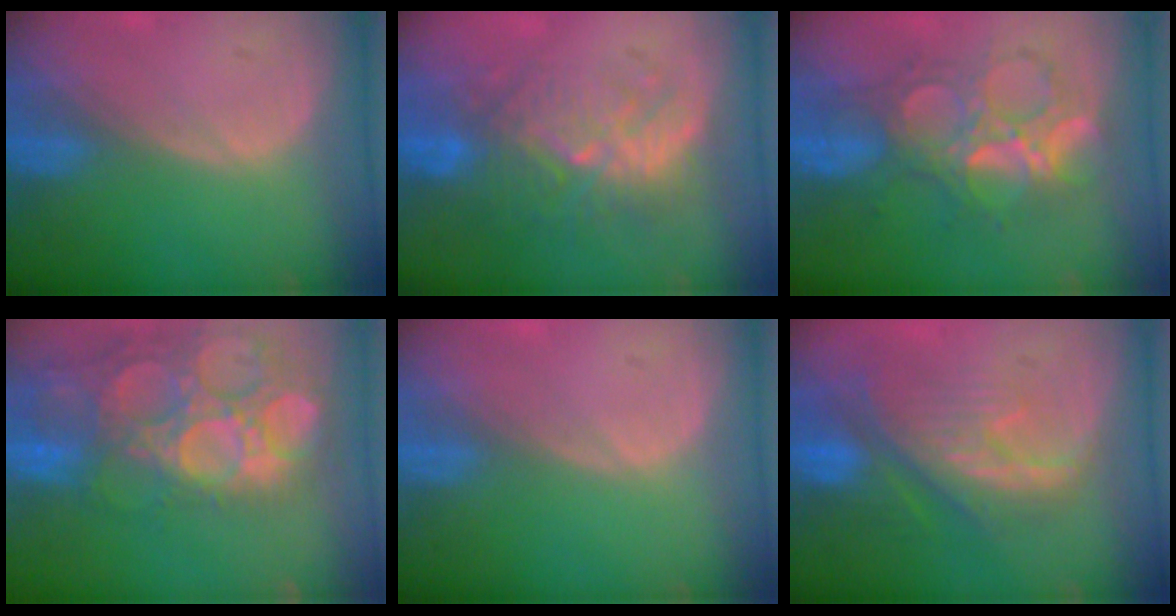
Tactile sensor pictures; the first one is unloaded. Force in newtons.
{"total": 9.6, "press": 9.0, "slide": 3.1}
{"total": 9.0, "press": 8.8, "slide": 1.8}
{"total": 15.7, "press": 12.9, "slide": 8.9}
{"total": 0.0}
{"total": 10.1, "press": 8.9, "slide": 4.7}